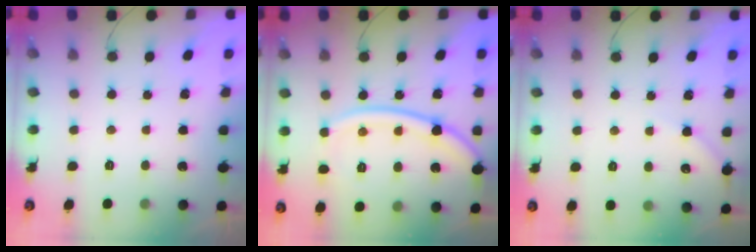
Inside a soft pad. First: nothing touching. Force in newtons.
{"total": 14.1, "press": 14.0, "slide": 0.8}
{"total": 2.9, "press": 2.9, "slide": 0.4}